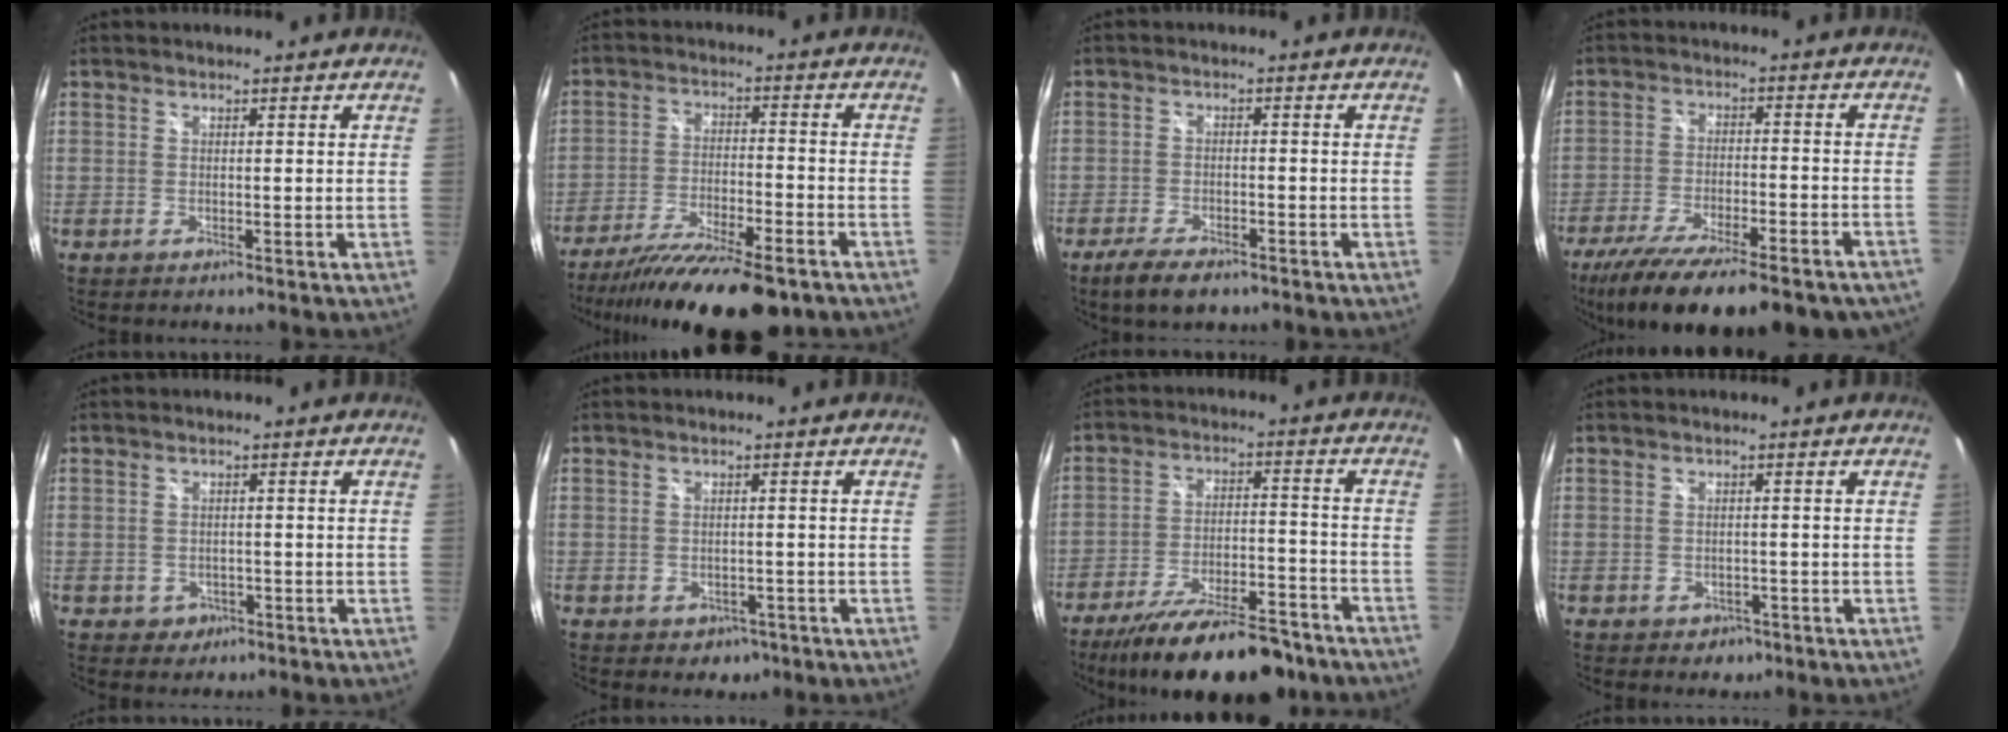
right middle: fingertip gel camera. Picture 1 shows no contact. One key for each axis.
{"total": 18.5, "fx": -14.7, "fy": 3.9, "fz": 10.6, "tx": -0.204, "ty": -0.043, "tz": -0.237}
{"total": 6.5, "fx": -4.9, "fy": 2.3, "fz": 3.8, "tx": -0.093, "ty": -0.013, "tz": -0.084}
{"total": 24.9, "fx": -19.7, "fy": 6.8, "fz": 13.7, "tx": -0.253, "ty": -0.056, "tz": -0.283}
{"total": 2.5, "fx": -0.9, "fy": 2.3, "fz": 0.7, "tx": -0.019, "ty": -0.001, "tz": -0.007}
{"total": 3.1, "fx": -1.5, "fy": 2.5, "fz": 1.1, "tx": -0.026, "ty": -0.004, "tz": -0.012}
{"total": 20.8, "fx": -16.7, "fy": 5.8, "fz": 11.0, "tx": -0.198, "ty": -0.026, "tz": -0.243}
{"total": 2.6, "fx": -1.3, "fy": 2.1, "fz": 0.9, "tx": -0.021, "ty": -0.004, "tz": -0.012}